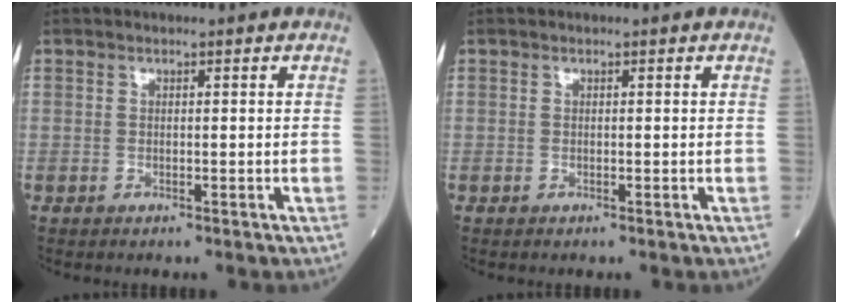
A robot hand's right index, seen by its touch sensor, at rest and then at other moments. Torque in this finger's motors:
{"motor_torque": [0.03, 0.01, 0.05, 0.01]}